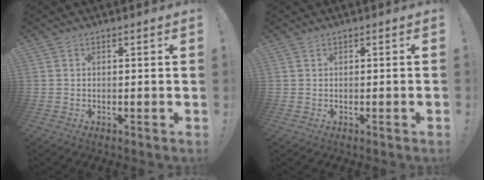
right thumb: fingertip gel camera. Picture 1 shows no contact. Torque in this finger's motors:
{"motor_torque": [0.12, 0.12, 0.07, 0.09, 0.06]}